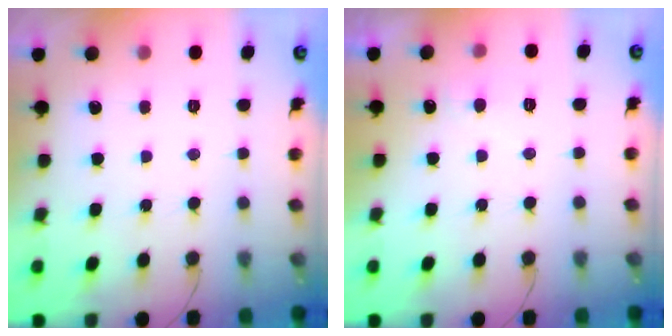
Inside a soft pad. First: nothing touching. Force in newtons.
{"total": 6.3, "press": 6.3, "slide": 0.5}